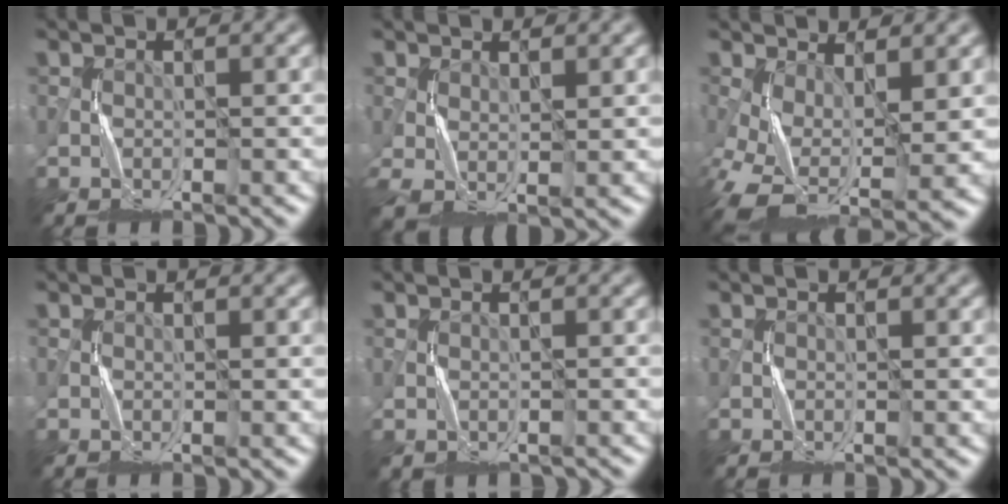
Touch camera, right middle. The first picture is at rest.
{"total": 2.8, "force": [0.5, 1.6, 2.3], "torque": [-0.065, 0.000, 0.011]}
{"total": 9.1, "force": [-2.3, 4.7, 7.4], "torque": [-0.159, -0.022, -0.035]}
{"total": 0.0}
{"total": 1.0, "force": [-0.2, 0.8, 0.5], "torque": [-0.015, -0.002, 0.001]}
{"total": 0.0}